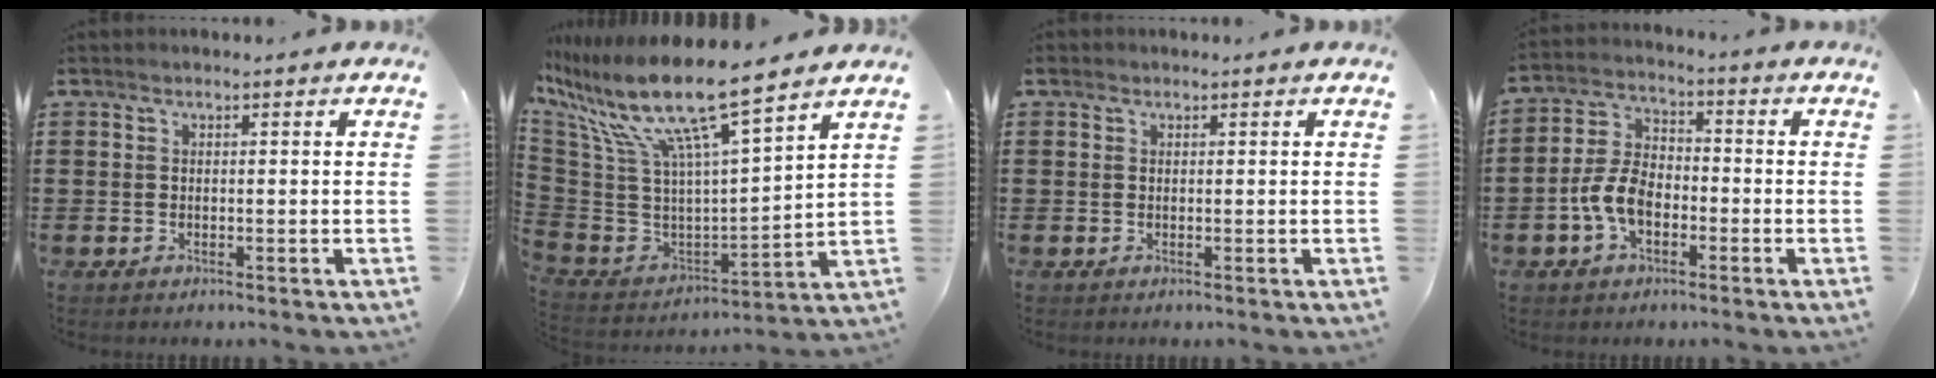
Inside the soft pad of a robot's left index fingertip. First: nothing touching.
{"total": 14.0, "force": [9.5, 2.1, 10.1], "torque": [-0.233, -0.066, 0.157]}
{"total": 0.6, "force": [0.2, 0.5, 0.3], "torque": [-0.006, 0.006, 0.003]}
{"total": 6.8, "force": [-2.6, 3.9, 4.9], "torque": [-0.126, 0.003, -0.058]}